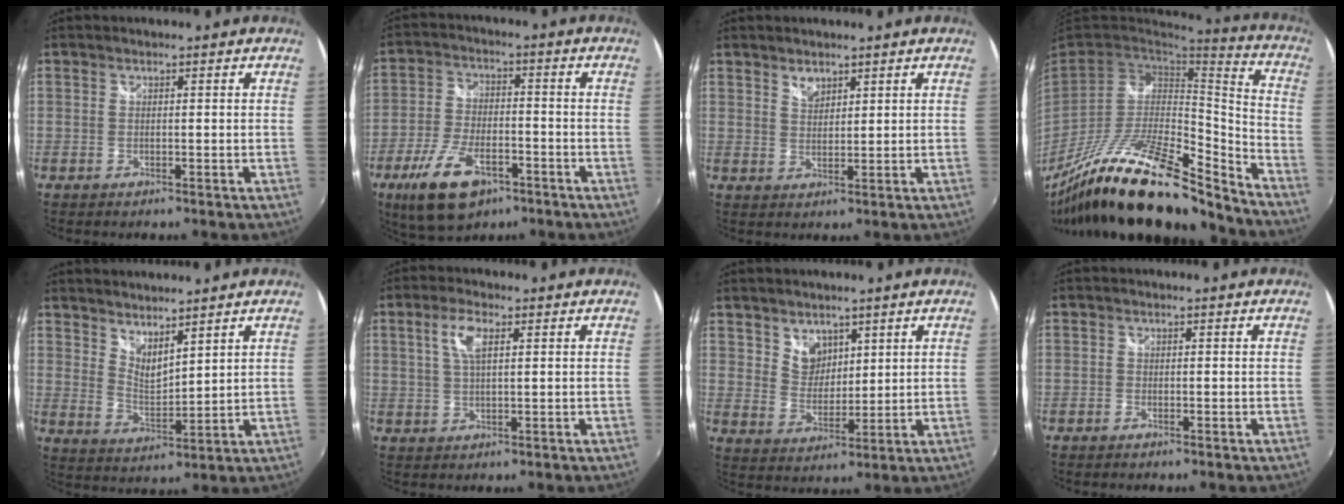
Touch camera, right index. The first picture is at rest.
{"total": 13.2, "force": [-7.5, 6.3, 8.8], "torque": [-0.191, -0.018, -0.133]}
{"total": 2.9, "force": [2.2, 1.5, 1.2], "torque": [-0.016, 0.000, 0.039]}
{"total": 26.5, "force": [-20.3, 6.1, 15.9], "torque": [-0.277, -0.038, -0.345]}
{"total": 6.7, "force": [5.7, 1.6, 3.1], "torque": [-0.047, -0.008, 0.104]}
{"total": 4.9, "force": [1.8, 1.8, 4.3], "torque": [-0.082, 0.006, 0.034]}
{"total": 5.5, "force": [3.6, 3.9, 1.5], "torque": [-0.012, 0.004, 0.071]}
{"total": 0.6, "force": [-0.6, 0.2, 0.0], "torque": [-0.001, -0.003, -0.013]}